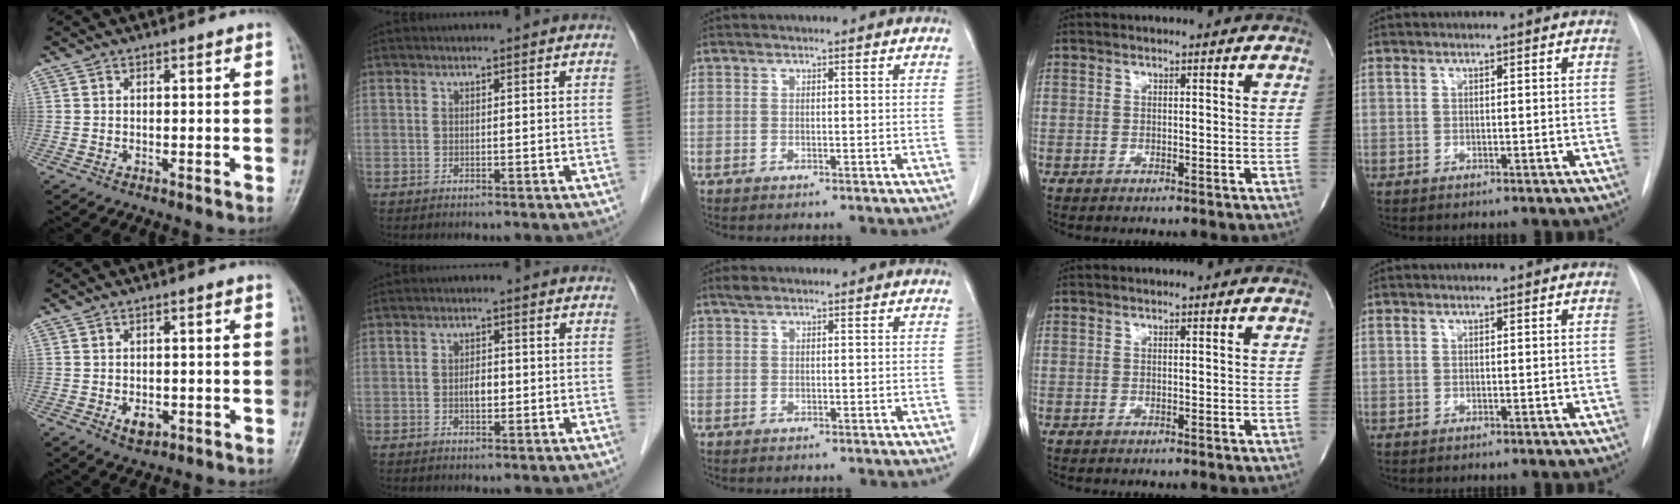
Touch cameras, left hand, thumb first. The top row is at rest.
{"thumb": {"total": 3.7, "force": [-1.4, 2.3, 2.5], "torque": [-0.031, 0.006, -0.018]}, "index": {"total": 1.9, "force": [-0.3, 1.0, 1.5], "torque": [-0.026, 0.002, -0.003]}, "middle": {"total": 1.1, "force": [0.9, 0.4, 0.5], "torque": [-0.012, 0.010, 0.017]}}